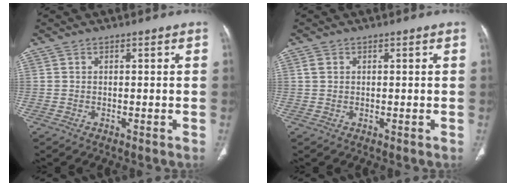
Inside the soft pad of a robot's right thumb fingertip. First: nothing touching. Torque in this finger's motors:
{"motor_torque": [0.30, 0.16, 0.18, -0.51, 0.00]}